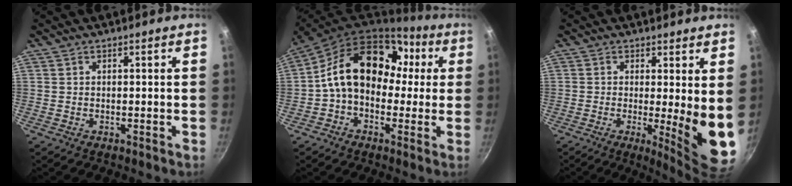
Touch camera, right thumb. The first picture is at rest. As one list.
[{"total": 18.2, "force": [2.0, 13.4, 12.2], "torque": [-0.164, 0.047, 0.016]}, {"total": 10.0, "force": [0.0, 2.0, 9.8], "torque": [-0.129, -0.033, 0.002]}]